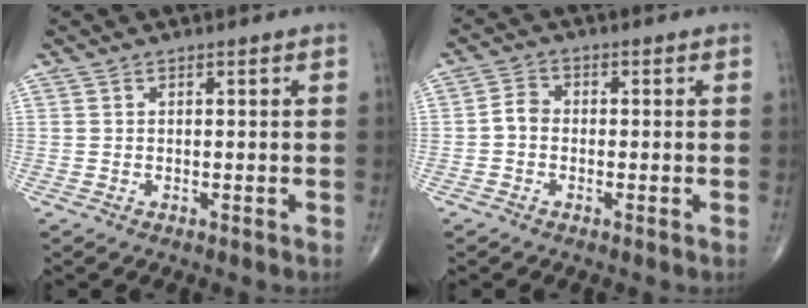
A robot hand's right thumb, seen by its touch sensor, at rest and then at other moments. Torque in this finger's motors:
{"motor_torque": [0.21, 1.04, 0.47, 0.06, 0.02]}